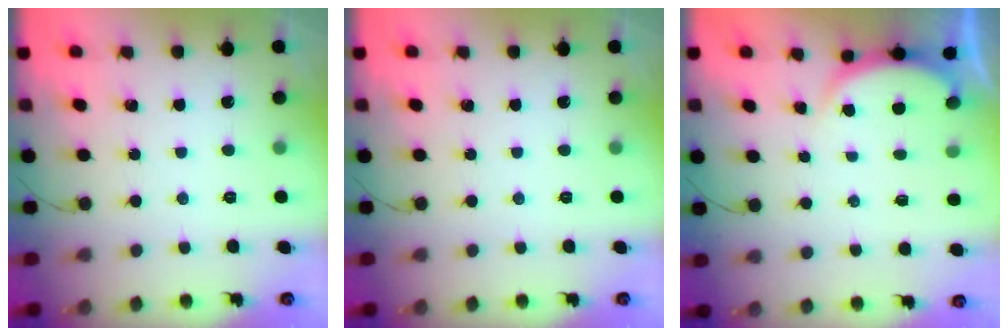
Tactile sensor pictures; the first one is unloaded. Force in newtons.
{"total": 0.0}
{"total": 2.8, "press": 2.7, "slide": 0.6}